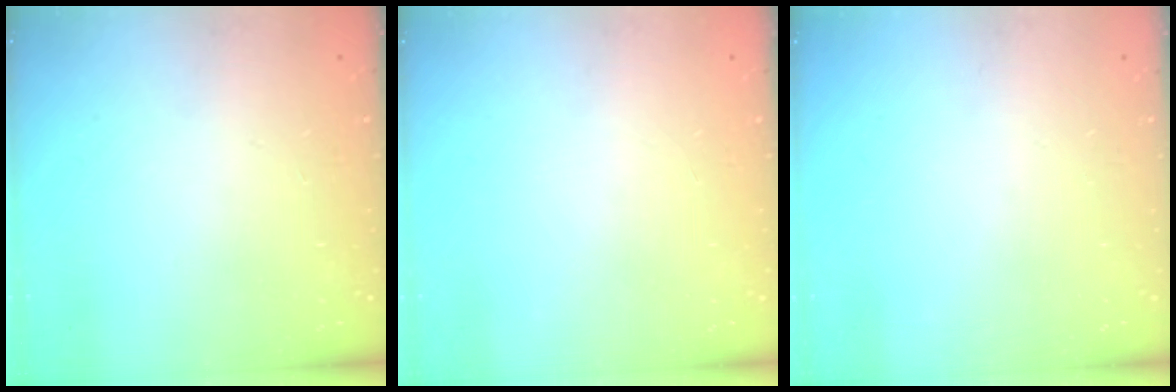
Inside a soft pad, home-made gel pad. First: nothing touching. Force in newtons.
{"total": 0.0}
{"total": 0.0}